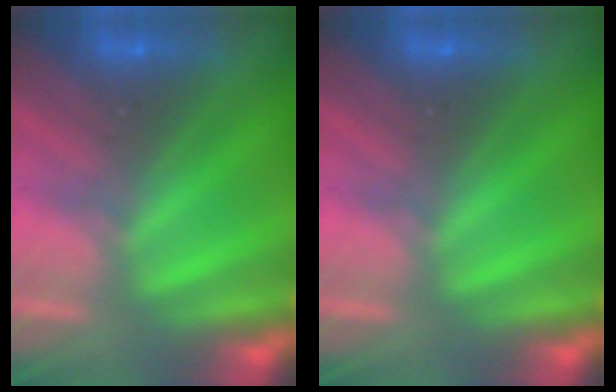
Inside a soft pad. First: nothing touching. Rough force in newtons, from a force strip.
{"total": 0.0}